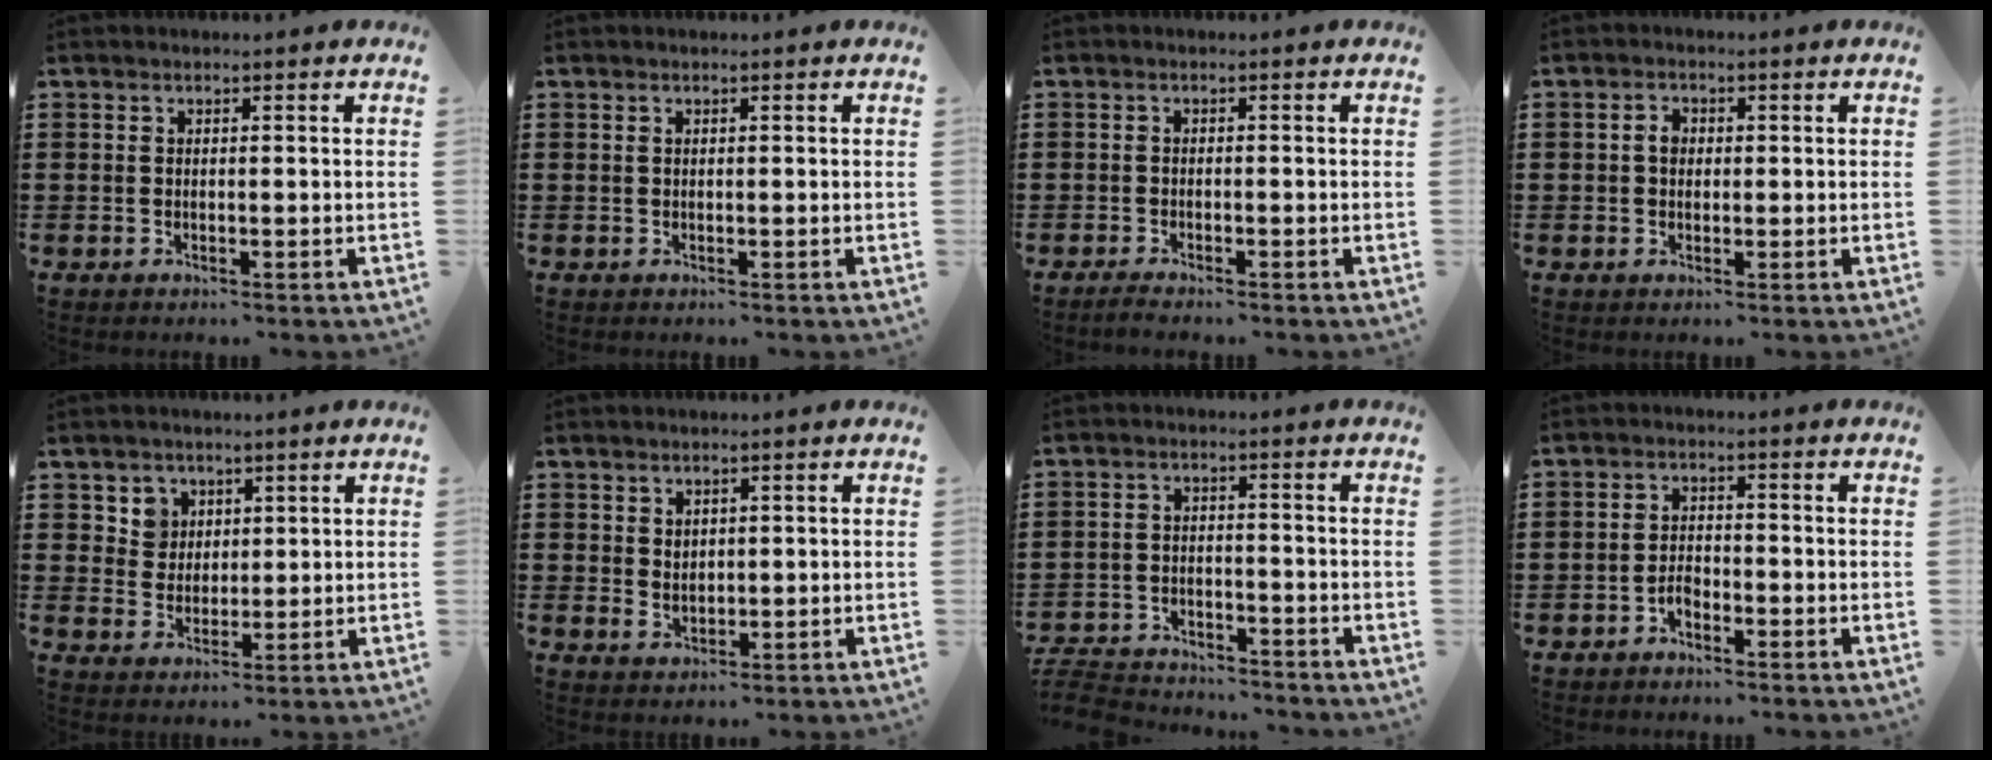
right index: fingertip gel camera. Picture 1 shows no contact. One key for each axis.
{"total": 0.0}
{"total": 1.2, "fx": -1.2, "fy": -0.1, "fz": 0.2, "tx": -0.007, "ty": -0.003, "tz": -0.022}
{"total": 2.2, "fx": 0.1, "fy": 1.6, "fz": 1.5, "tx": -0.031, "ty": 0.008, "tz": 0.001}
{"total": 4.1, "fx": 2.1, "fy": 3.5, "fz": 0.3, "tx": -0.018, "ty": 0.010, "tz": 0.037}
{"total": 2.1, "fx": 1.4, "fy": 1.5, "fz": 0.3, "tx": -0.003, "ty": 0.005, "tz": 0.024}
{"total": 5.0, "fx": -5.0, "fy": 0.6, "fz": 0.6, "tx": -0.031, "ty": -0.003, "tz": -0.106}
{"total": 2.0, "fx": -1.5, "fy": 1.1, "fz": 0.6, "tx": -0.016, "ty": 0.002, "tz": -0.032}